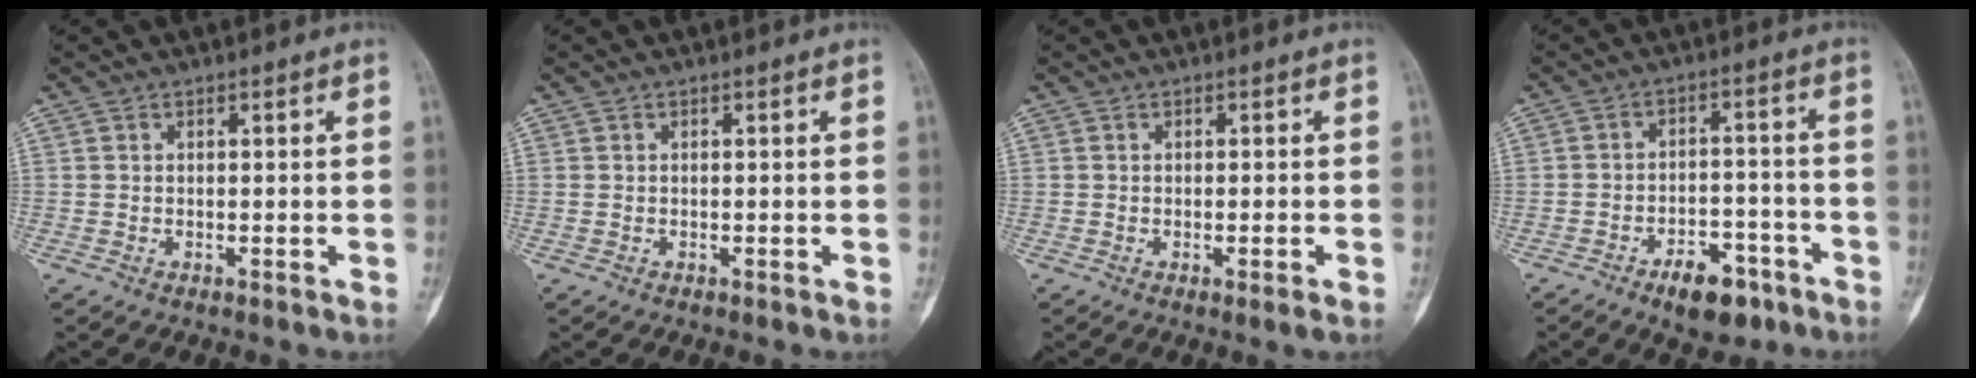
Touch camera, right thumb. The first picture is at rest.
{"total": 0.0}
{"total": 1.7, "force": [-0.7, 0.0, 1.6], "torque": [-0.027, -0.005, -0.009]}
{"total": 8.7, "force": [-5.6, 4.3, 5.1], "torque": [-0.050, 0.034, -0.082]}